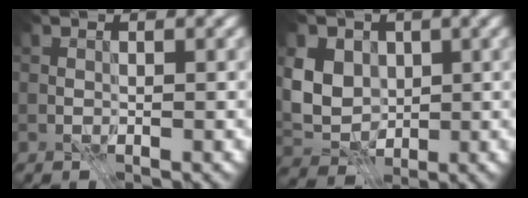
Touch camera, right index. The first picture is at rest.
{"total": 5.4, "force": [0.8, 4.4, 3.0], "torque": [-0.068, -0.001, 0.006]}